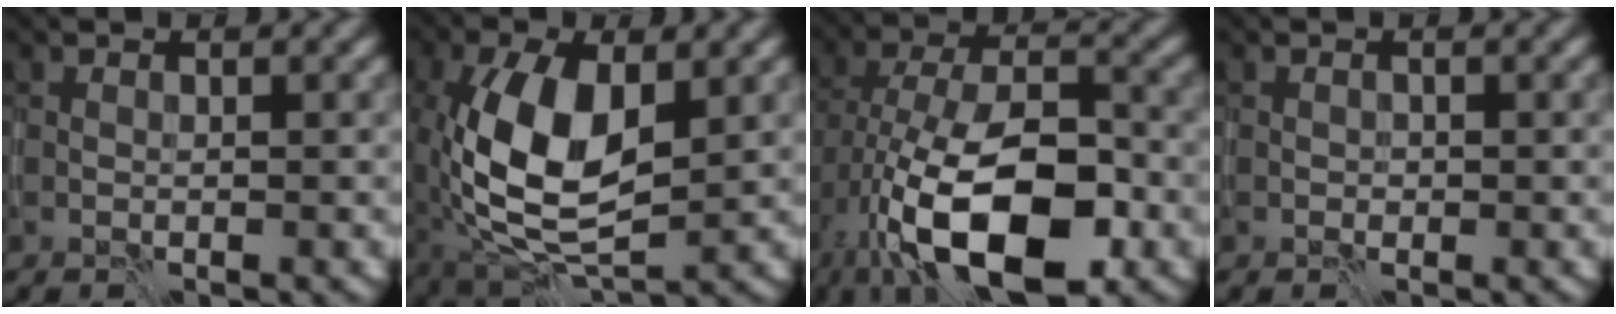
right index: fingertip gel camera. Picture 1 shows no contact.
{"total": 10.2, "force": [0.0, 5.5, 8.6], "torque": [-0.182, -0.002, 0.002]}
{"total": 13.2, "force": [-5.7, 5.9, 10.4], "torque": [-0.189, -0.006, -0.102]}
{"total": 0.6, "force": [-0.2, 0.6, 0.2], "torque": [-0.002, -0.002, 0.000]}